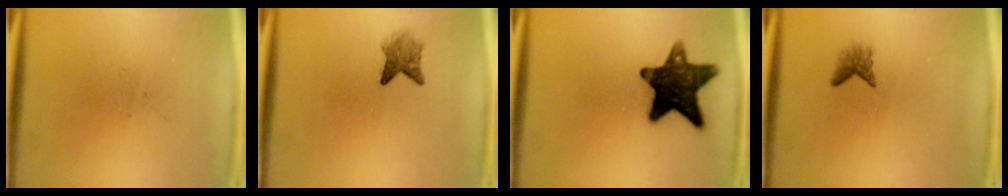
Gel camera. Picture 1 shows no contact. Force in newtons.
{"total": 2.8}
{"total": 14.3}
{"total": 1.6}